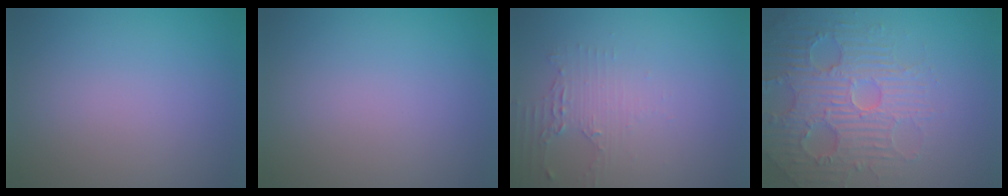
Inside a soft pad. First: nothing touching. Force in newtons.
{"total": 0.0}
{"total": 2.1, "press": 1.6, "slide": 1.4}
{"total": 5.0, "press": 4.9, "slide": 1.2}